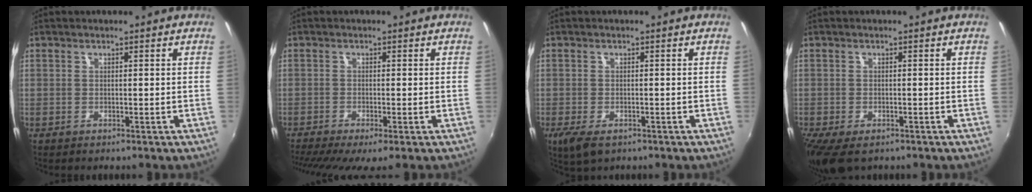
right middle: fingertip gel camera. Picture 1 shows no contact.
{"total": 7.0, "force": [-5.1, 0.4, 4.8], "torque": [-0.105, -0.039, -0.087]}
{"total": 5.0, "force": [-2.9, 2.3, 3.4], "torque": [-0.074, -0.020, -0.048]}
{"total": 7.1, "force": [-4.8, 3.1, 4.3], "torque": [-0.100, -0.034, -0.079]}